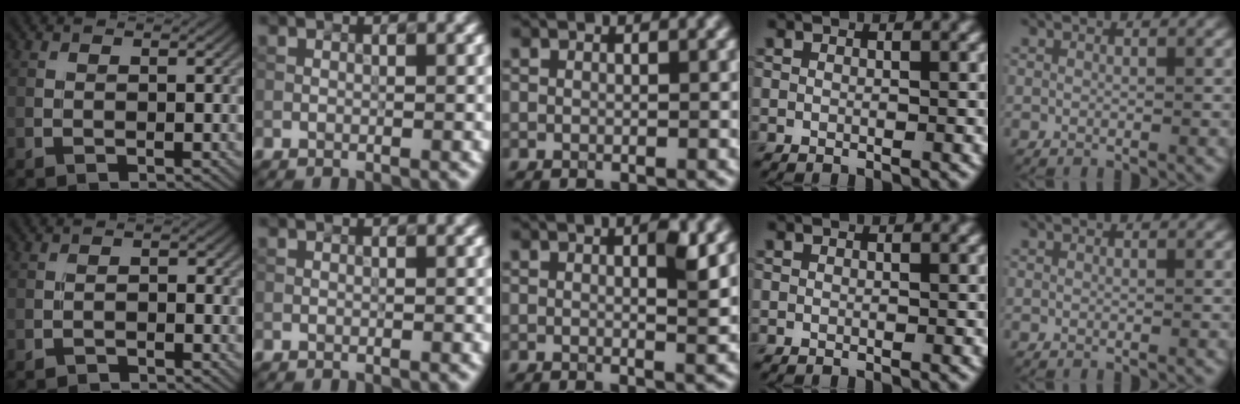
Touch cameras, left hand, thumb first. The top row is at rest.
{"thumb": {"total": 1.3, "force": [-1.2, 0.4, 0.4], "torque": [-0.005, 0.001, -0.025]}, "middle": {"total": 2.3, "force": [0.6, 0.4, 2.2], "torque": [-0.028, -0.004, 0.007]}}